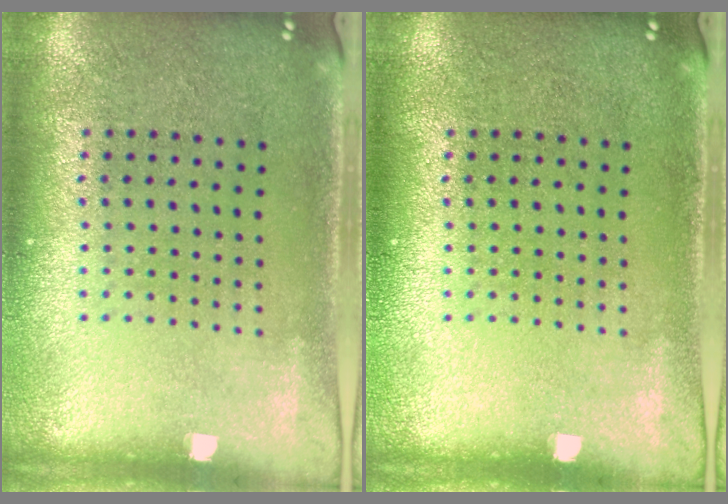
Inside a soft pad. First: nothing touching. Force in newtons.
{"total": 0.0}